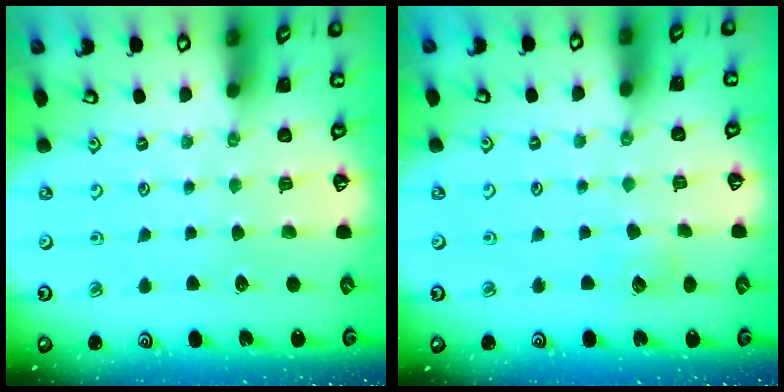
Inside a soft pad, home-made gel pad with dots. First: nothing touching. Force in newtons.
{"total": 5.6, "press": 5.6, "slide": 0.5}